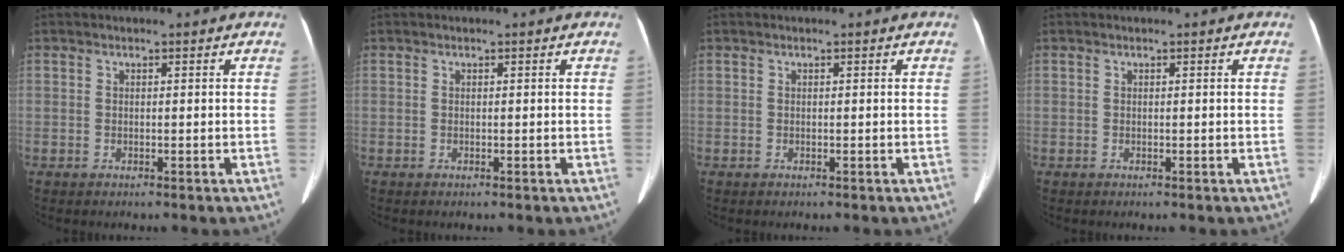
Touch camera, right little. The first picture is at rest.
{"total": 0.0}
{"total": 0.0}
{"total": 0.0}